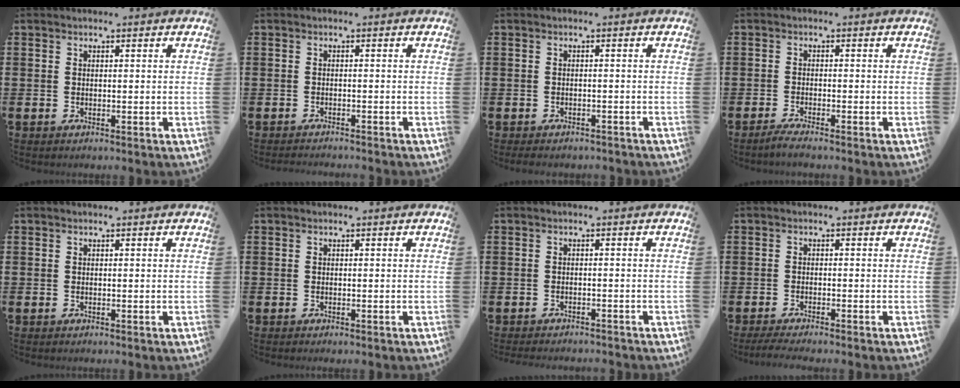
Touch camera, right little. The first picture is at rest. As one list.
[{"total": 0.9, "force": [-0.8, -0.1, 0.0], "torque": [0.000, -0.002, -0.017]}, {"total": 0.6, "force": [-0.5, 0.2, 0.2], "torque": [-0.005, -0.002, -0.010]}, {"total": 1.3, "force": [-0.8, 0.0, 1.0], "torque": [-0.016, 0.000, -0.015]}, {"total": 0.0}, {"total": 0.0}, {"total": 0.8, "force": [-0.8, 0.0, 0.0], "torque": [-0.003, 0.000, -0.016]}, {"total": 1.3, "force": [-0.8, 0.1, 0.9], "torque": [-0.015, -0.001, -0.015]}]